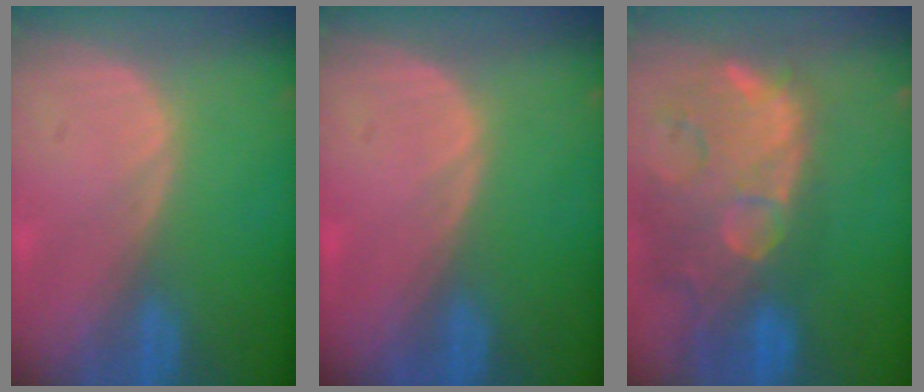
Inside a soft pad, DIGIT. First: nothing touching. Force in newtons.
{"total": 0.0}
{"total": 14.8, "press": 11.8, "slide": 8.9}